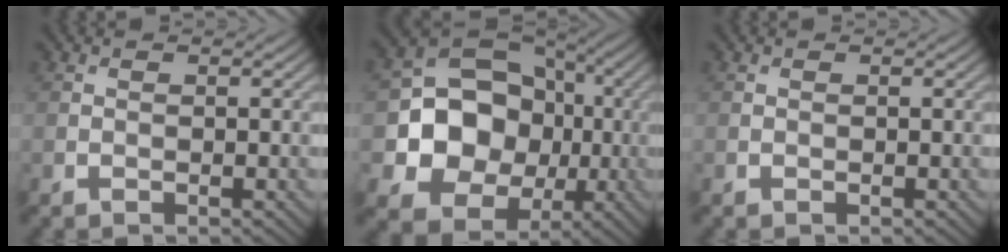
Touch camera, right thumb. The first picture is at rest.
{"total": 12.3, "force": [-1.3, 10.3, 6.6], "torque": [-0.118, 0.000, -0.033]}
{"total": 0.0}